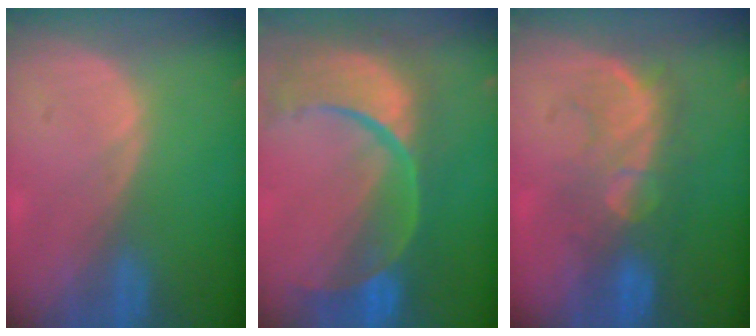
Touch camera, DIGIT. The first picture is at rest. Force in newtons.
{"total": 13.6, "press": 10.9, "slide": 8.2}
{"total": 7.8, "press": 7.7, "slide": 1.3}